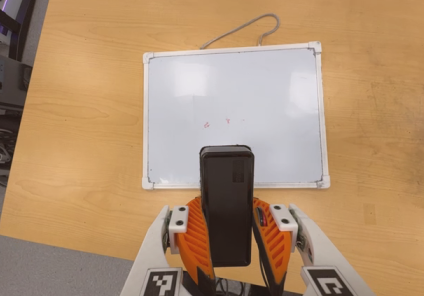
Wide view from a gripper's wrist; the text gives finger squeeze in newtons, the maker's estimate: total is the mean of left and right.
{"total": 9.2, "left": 8.0, "right": 10.4}